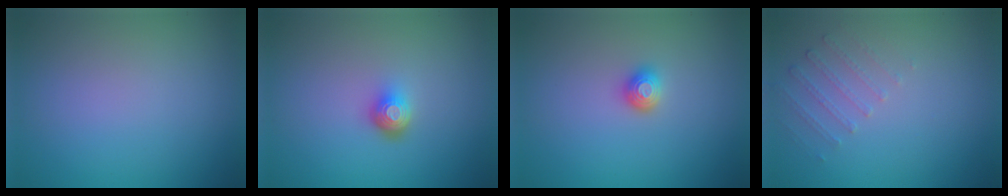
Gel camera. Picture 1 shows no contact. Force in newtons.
{"total": 2.0, "press": 1.4, "slide": 1.4}
{"total": 1.4, "press": 1.2, "slide": 0.6}
{"total": 1.3, "press": 0.9, "slide": 1.0}